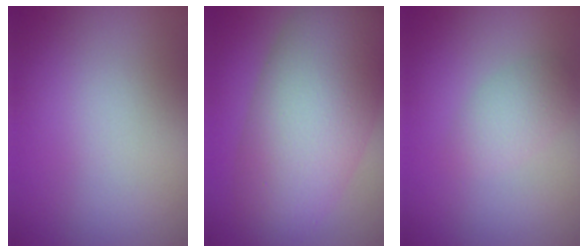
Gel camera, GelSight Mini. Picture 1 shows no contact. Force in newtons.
{"total": 10.5, "press": 10.5, "slide": 0.2}
{"total": 1.8, "press": 1.8, "slide": 0.2}